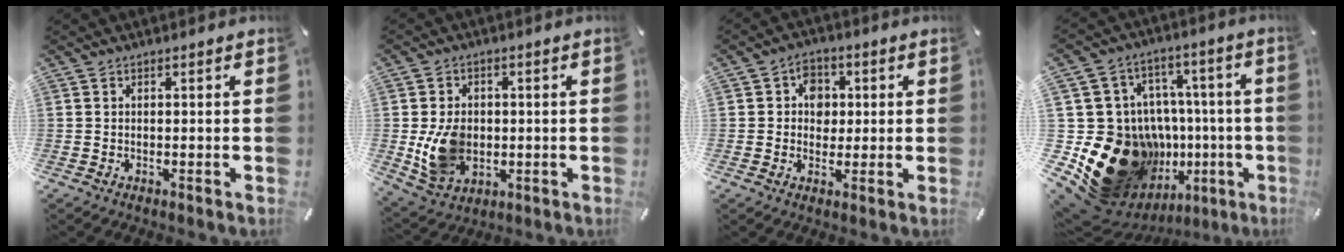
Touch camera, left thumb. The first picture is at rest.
{"total": 10.5, "force": [-0.8, 8.4, 6.3], "torque": [-0.118, -0.001, -0.014]}
{"total": 6.0, "force": [0.8, 5.4, 2.6], "torque": [-0.029, 0.003, 0.008]}
{"total": 28.0, "force": [-7.8, 21.5, 16.1], "torque": [-0.251, 0.008, -0.059]}